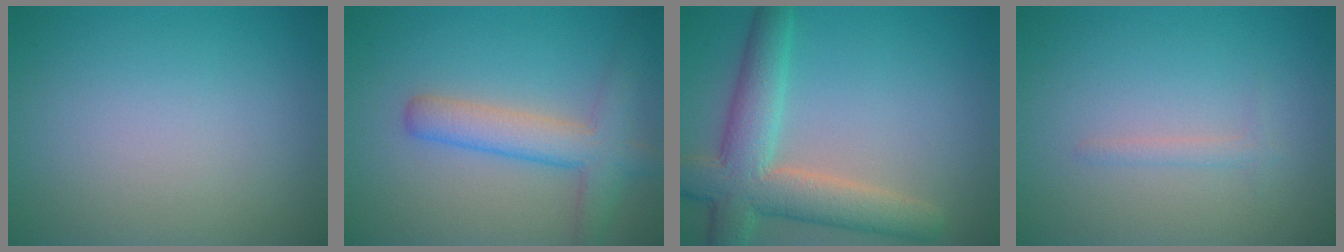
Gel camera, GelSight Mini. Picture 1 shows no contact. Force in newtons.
{"total": 4.5, "press": 4.5, "slide": 0.2}
{"total": 6.9, "press": 6.9, "slide": 0.6}
{"total": 0.9, "press": 0.9, "slide": 0.0}